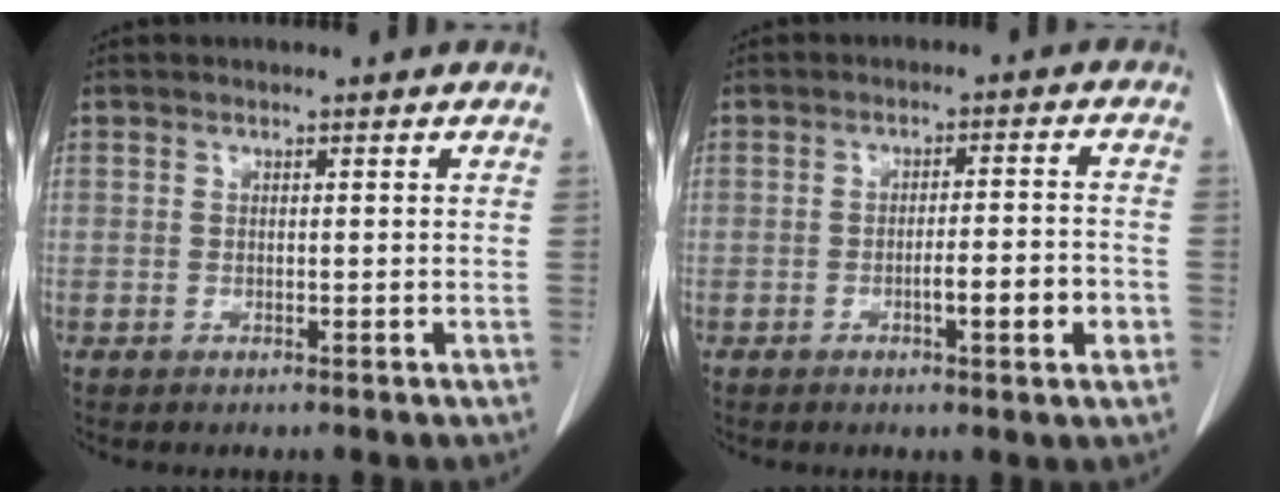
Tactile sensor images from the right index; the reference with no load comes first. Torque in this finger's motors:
{"motor_torque": [0.92, -0.55, 0.46, 0.07]}